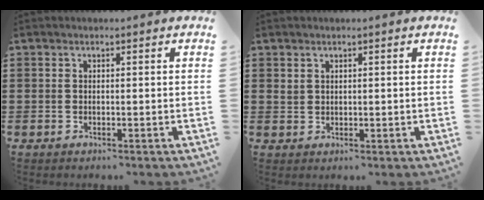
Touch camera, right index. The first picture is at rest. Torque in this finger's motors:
{"motor_torque": [0.12, 0.03, 0.03, 0.00]}